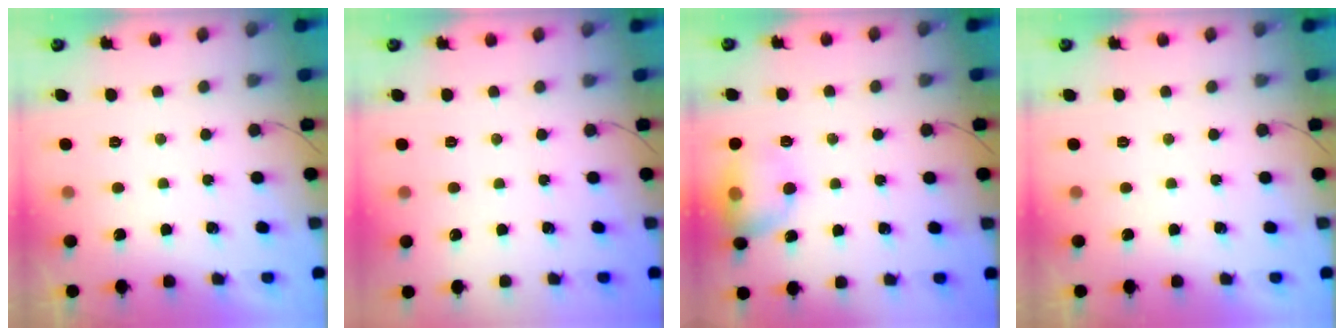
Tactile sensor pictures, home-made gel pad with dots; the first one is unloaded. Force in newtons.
{"total": 0.0}
{"total": 11.7, "press": 11.5, "slide": 1.9}
{"total": 0.0}